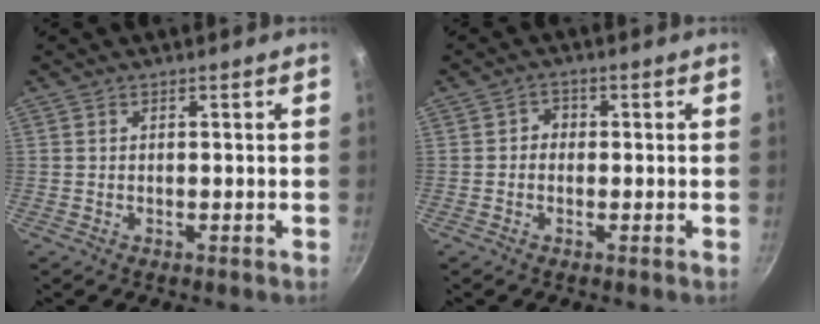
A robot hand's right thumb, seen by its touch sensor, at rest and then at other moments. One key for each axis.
{"total": 1.9, "fx": -0.3, "fy": 1.8, "fz": 0.8, "tx": -0.001, "ty": 0.006, "tz": -0.009}